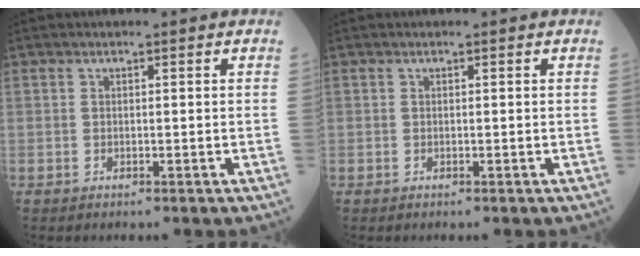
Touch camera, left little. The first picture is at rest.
{"total": 0.0}